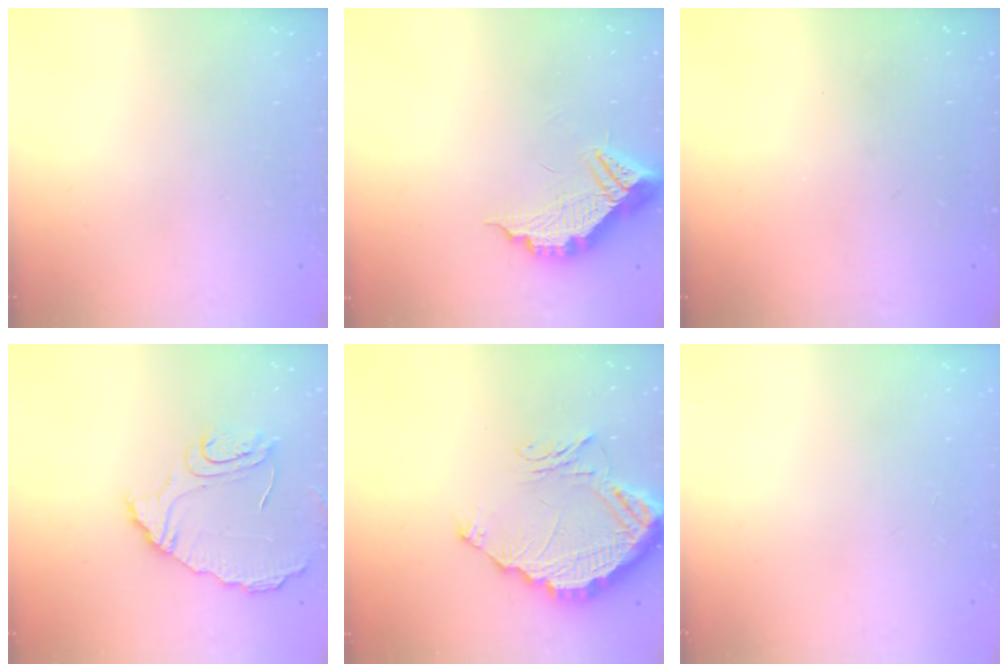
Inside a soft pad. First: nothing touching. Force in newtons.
{"total": 11.0, "press": 11.0, "slide": 0.9}
{"total": 3.3, "press": 3.3, "slide": 0.1}
{"total": 11.2, "press": 11.2, "slide": 0.8}
{"total": 13.9, "press": 13.8, "slide": 1.0}
{"total": 0.0}